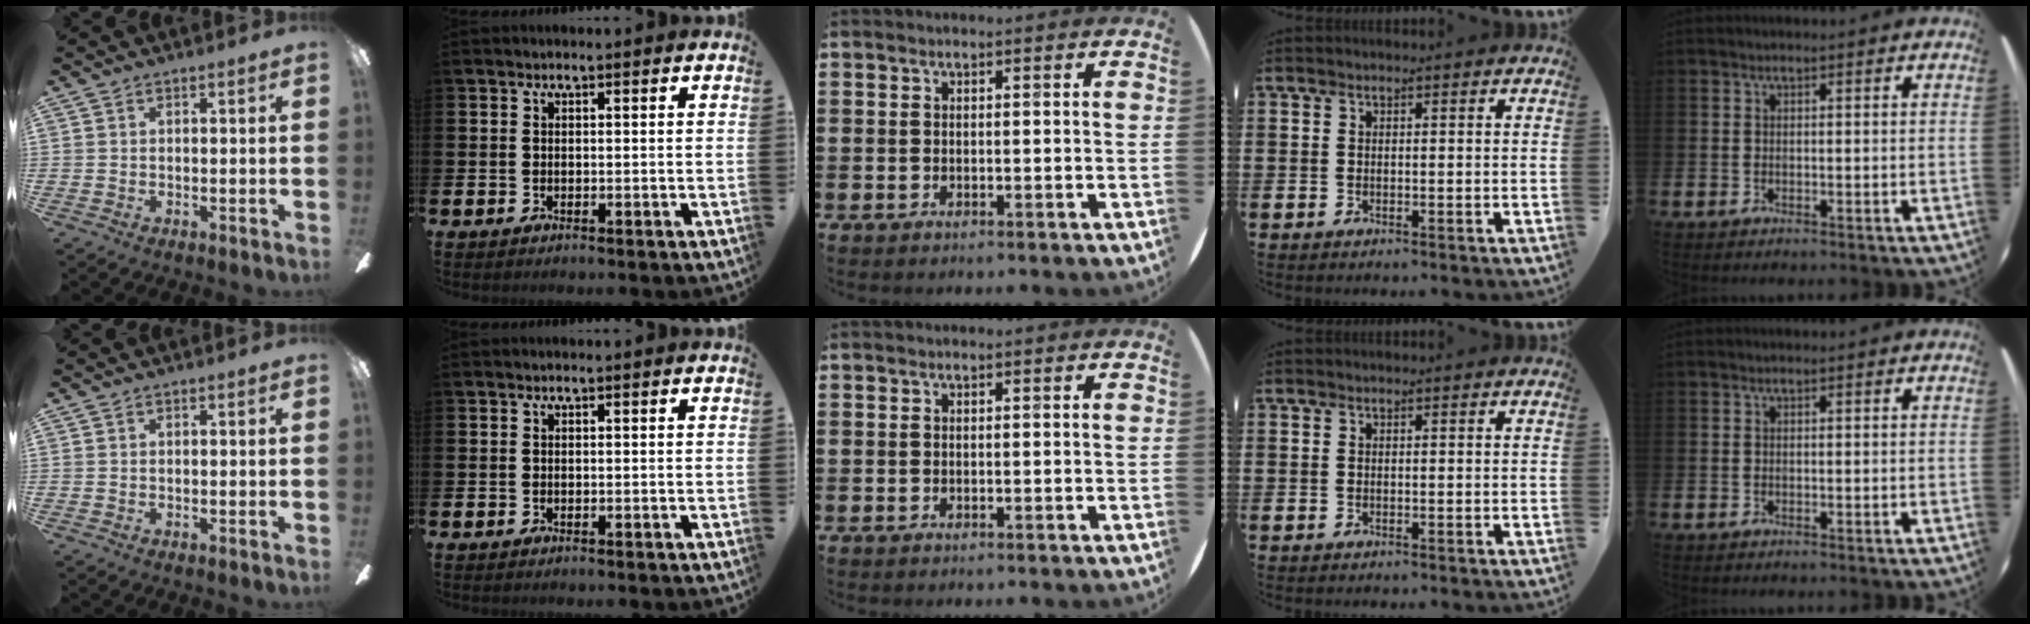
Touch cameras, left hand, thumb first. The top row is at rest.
{}